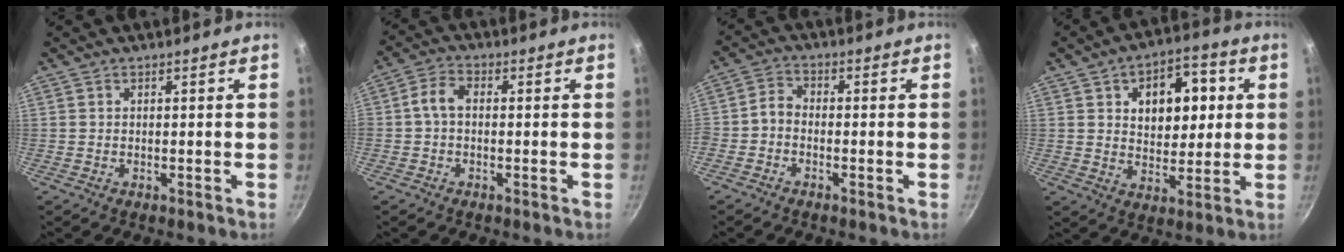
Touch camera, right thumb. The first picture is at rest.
{"total": 4.1, "force": [-0.2, 2.4, 3.4], "torque": [-0.072, 0.021, -0.015]}
{"total": 3.0, "force": [-1.6, 1.9, 1.7], "torque": [-0.040, 0.023, -0.042]}
{"total": 13.5, "force": [3.3, 8.8, 9.7], "torque": [-0.090, -0.003, 0.047]}